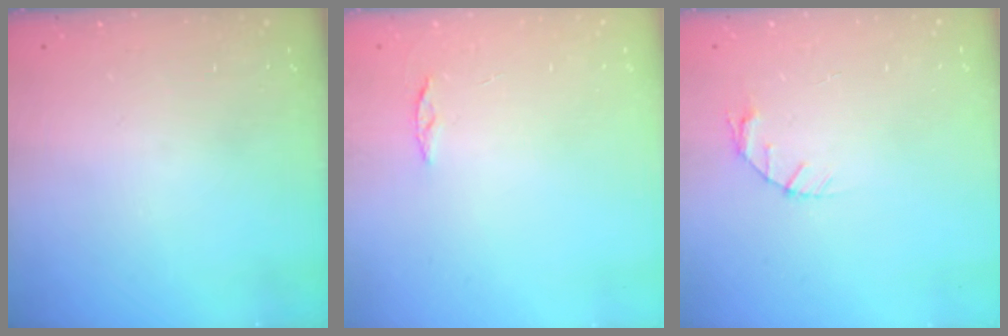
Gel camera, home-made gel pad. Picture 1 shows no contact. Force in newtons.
{"total": 3.1, "press": 3.1, "slide": 0.3}
{"total": 3.7, "press": 3.7, "slide": 0.5}